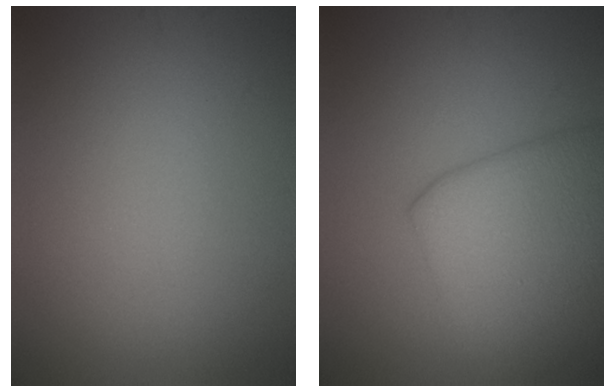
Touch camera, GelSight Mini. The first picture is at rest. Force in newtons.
{"total": 8.1, "press": 8.0, "slide": 0.5}